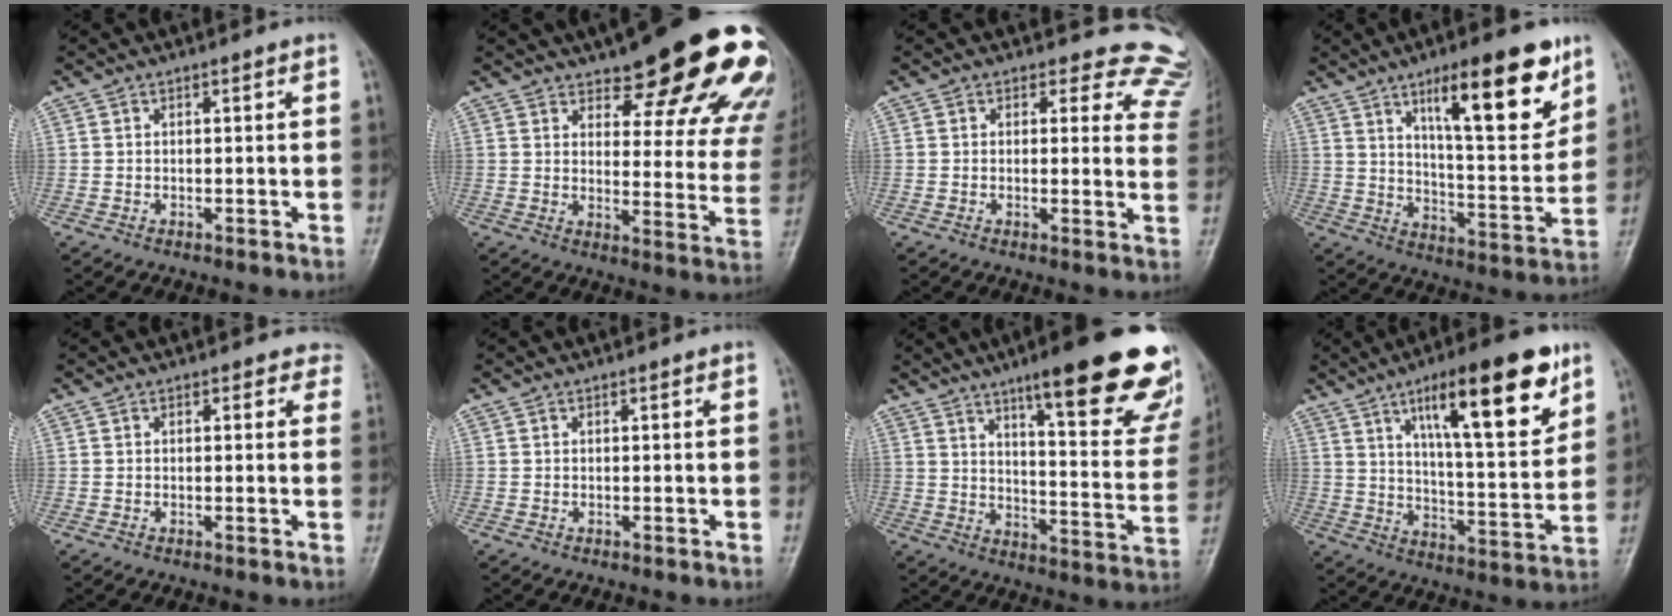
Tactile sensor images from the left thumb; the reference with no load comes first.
{"total": 24.4, "force": [16.4, 7.9, 16.2], "torque": [-0.164, -0.075, 0.197]}
{"total": 10.7, "force": [9.7, 4.4, 0.6], "torque": [0.051, -0.069, 0.064]}
{"total": 18.7, "force": [10.5, 5.3, 14.5], "torque": [-0.186, -0.057, 0.172]}
{"total": 2.6, "force": [1.8, 1.7, 1.0], "torque": [0.019, -0.004, 0.003]}
{"total": 0.0}
{"total": 27.0, "force": [17.0, 5.9, 20.2], "torque": [-0.233, -0.067, 0.232]}
{"total": 20.8, "force": [11.0, 5.5, 16.8], "torque": [-0.224, -0.046, 0.175]}